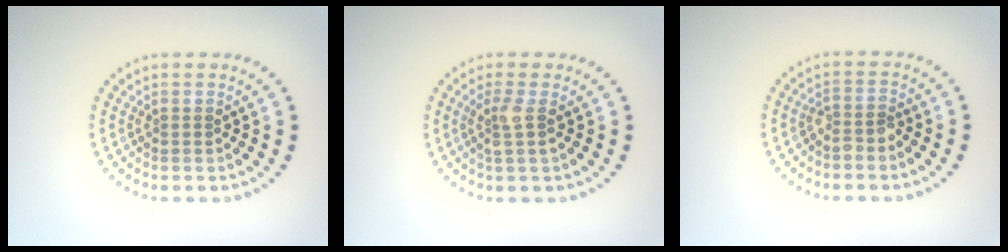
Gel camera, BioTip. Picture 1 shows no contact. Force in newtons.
{"total": 1.7, "press": 1.4, "slide": 1.0}
{"total": 1.6, "press": 1.3, "slide": 0.9}